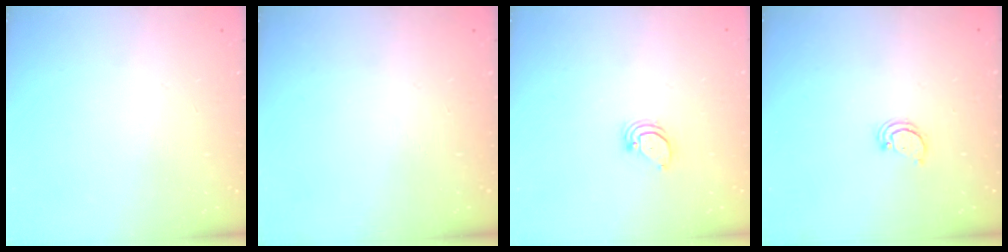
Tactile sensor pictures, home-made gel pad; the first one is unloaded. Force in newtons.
{"total": 0.0}
{"total": 2.0, "press": 2.0, "slide": 0.1}
{"total": 2.2, "press": 2.2, "slide": 0.1}